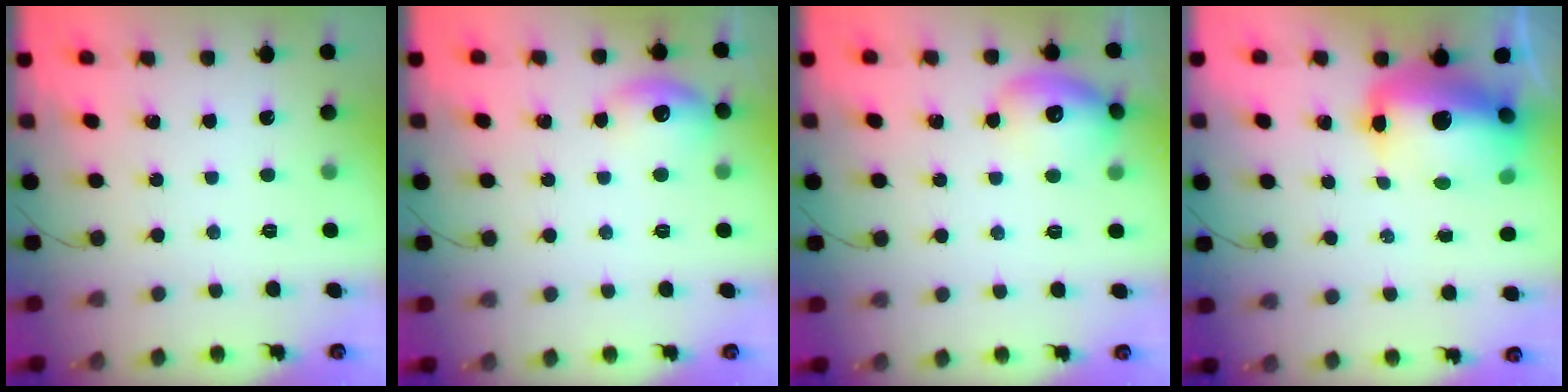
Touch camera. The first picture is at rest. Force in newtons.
{"total": 8.5, "press": 8.4, "slide": 1.7}
{"total": 14.1, "press": 14.0, "slide": 1.2}
{"total": 15.5, "press": 15.1, "slide": 3.5}